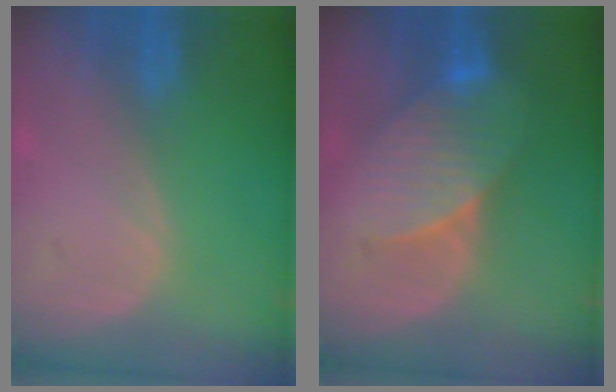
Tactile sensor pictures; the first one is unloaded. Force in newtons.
{"total": 7.5, "press": 7.4, "slide": 1.2}